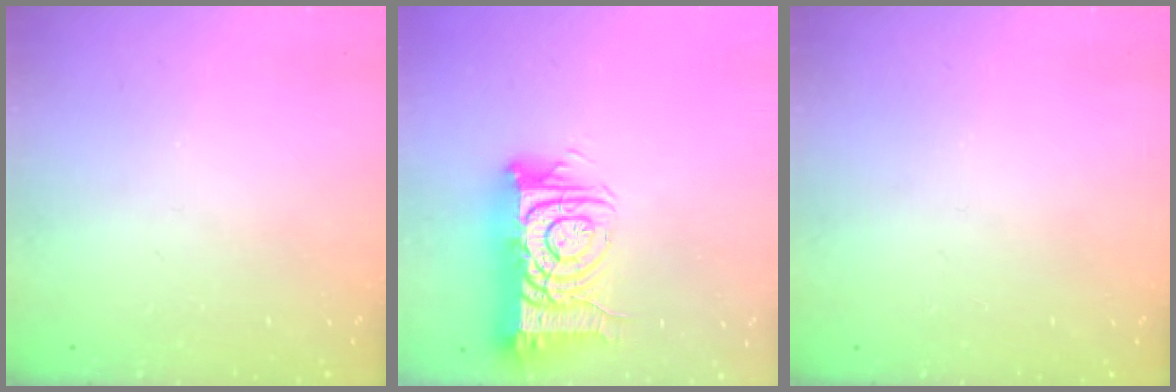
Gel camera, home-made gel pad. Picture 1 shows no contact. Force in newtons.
{"total": 15.4, "press": 15.4, "slide": 1.3}
{"total": 0.0}